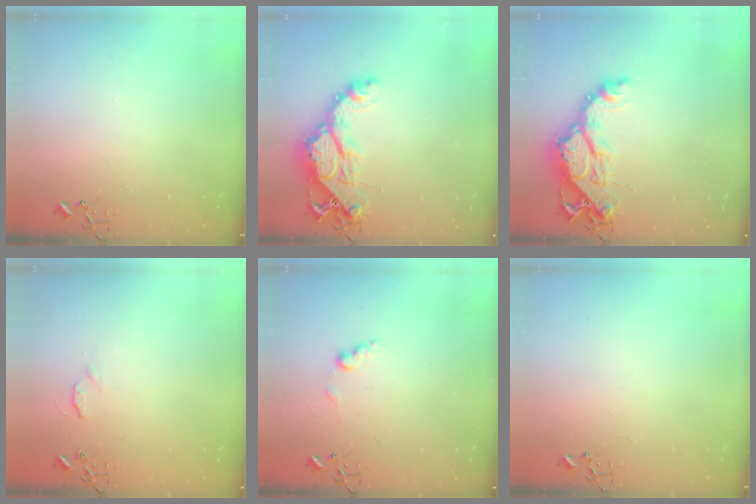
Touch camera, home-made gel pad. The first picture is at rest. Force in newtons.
{"total": 14.8, "press": 14.8, "slide": 1.4}
{"total": 14.8, "press": 14.8, "slide": 1.4}
{"total": 3.8, "press": 3.7, "slide": 0.5}
{"total": 7.0, "press": 7.0, "slide": 0.8}
{"total": 0.0}